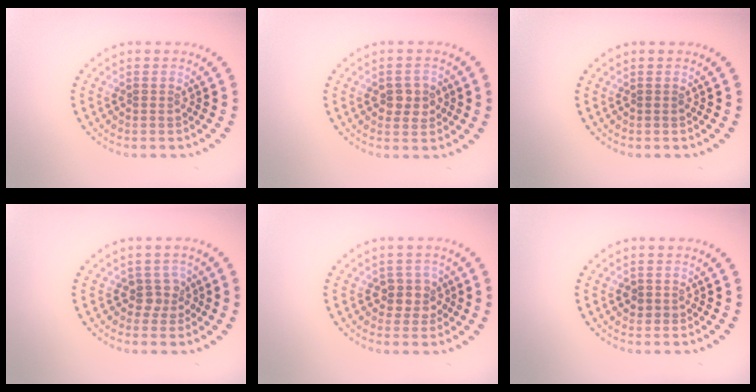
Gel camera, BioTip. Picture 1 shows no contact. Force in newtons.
{"total": 2.1, "press": 2.1, "slide": 0.2}
{"total": 0.0}
{"total": 1.7, "press": 1.4, "slide": 1.0}
{"total": 2.3, "press": 2.0, "slide": 1.1}
{"total": 1.1, "press": 1.0, "slide": 0.5}